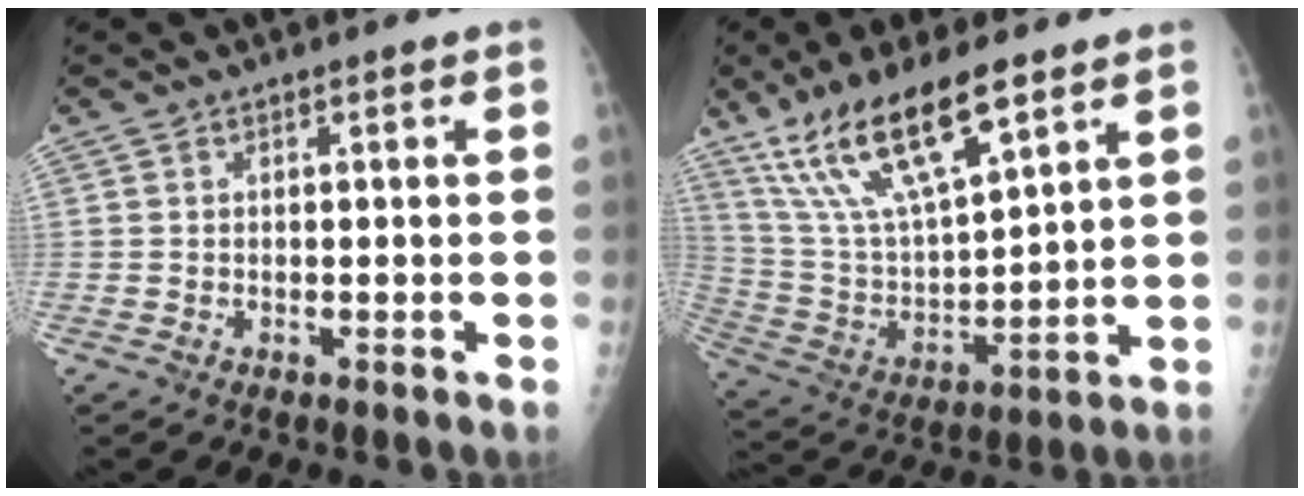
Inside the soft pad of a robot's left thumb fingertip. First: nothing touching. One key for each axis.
{"total": 18.2, "fx": 11.5, "fy": 5.1, "fz": 13.2, "tx": -0.243, "ty": -0.042, "tz": 0.232}